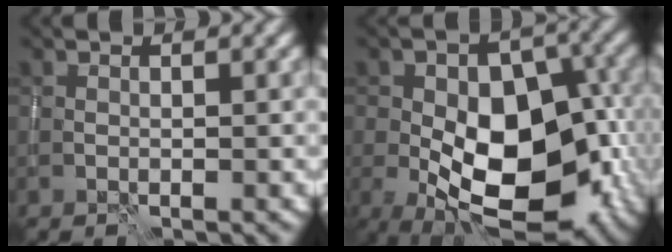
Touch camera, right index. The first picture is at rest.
{"total": 14.5, "force": [-3.9, 8.2, 11.3], "torque": [-0.163, -0.005, -0.058]}